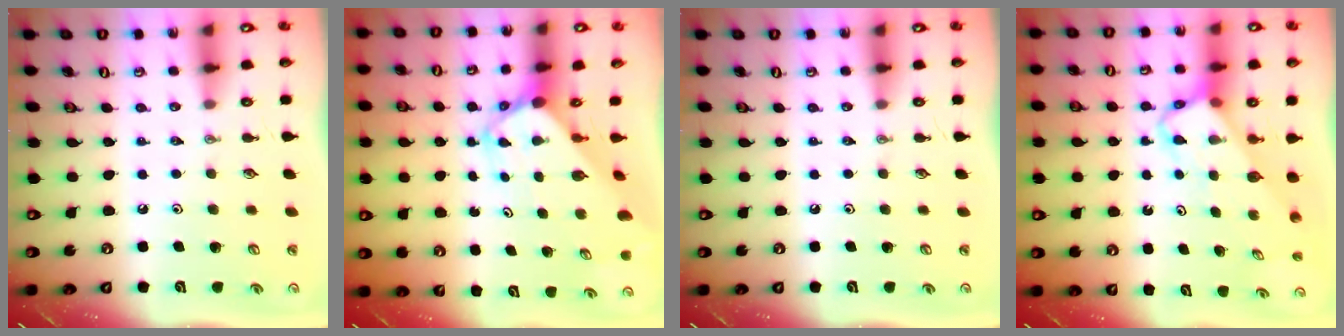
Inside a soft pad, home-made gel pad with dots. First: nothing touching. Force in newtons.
{"total": 3.0, "press": 2.9, "slide": 0.4}
{"total": 0.0}
{"total": 4.0, "press": 4.0, "slide": 0.2}